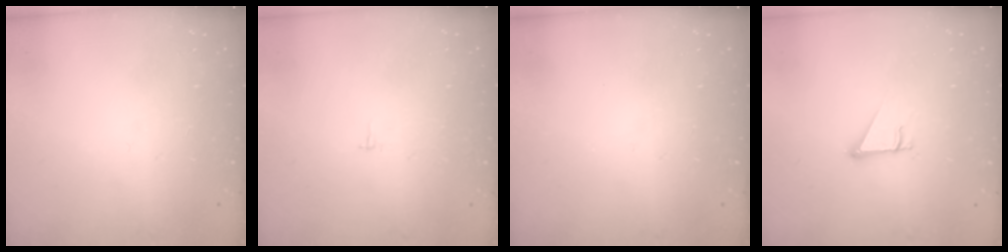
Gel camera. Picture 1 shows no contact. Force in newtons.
{"total": 1.8, "press": 1.8, "slide": 0.1}
{"total": 0.0}
{"total": 2.5, "press": 2.5, "slide": 0.2}